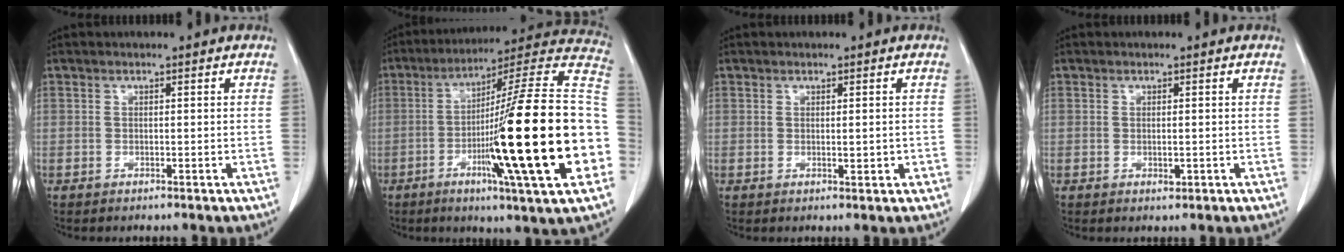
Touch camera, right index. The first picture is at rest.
{"total": 29.9, "force": [-6.0, 0.2, 29.3], "torque": [-0.381, -0.012, -0.117]}
{"total": 1.4, "force": [-0.1, 0.5, 1.4], "torque": [-0.022, -0.003, 0.002]}
{"total": 1.1, "force": [-0.3, 0.5, 0.9], "torque": [-0.015, -0.002, -0.001]}